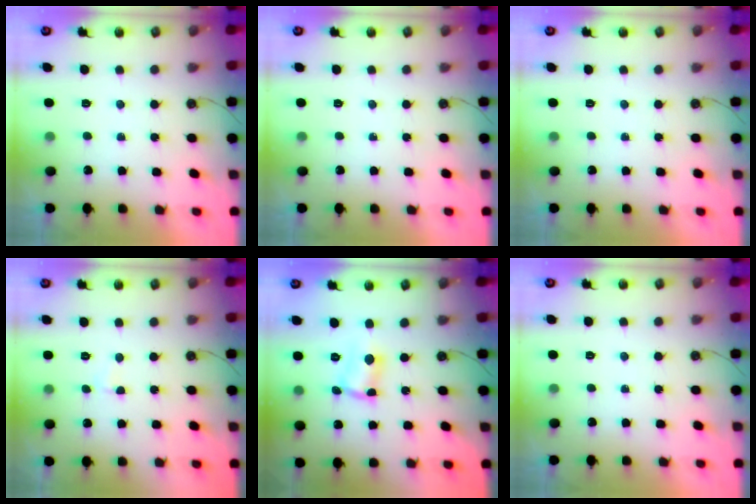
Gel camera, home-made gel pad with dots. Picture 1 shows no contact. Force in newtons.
{"total": 0.0}
{"total": 0.0}
{"total": 3.7, "press": 1.4, "slide": 3.4}
{"total": 2.8, "press": 2.8, "slide": 0.6}
{"total": 0.0}